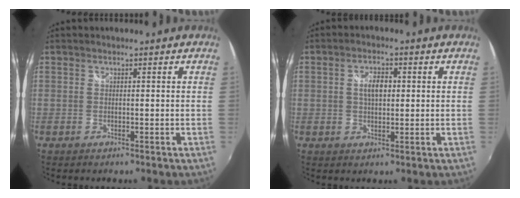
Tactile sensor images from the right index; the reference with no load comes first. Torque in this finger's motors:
{"motor_torque": [0.09, 0.05, 0.06, 0.07]}